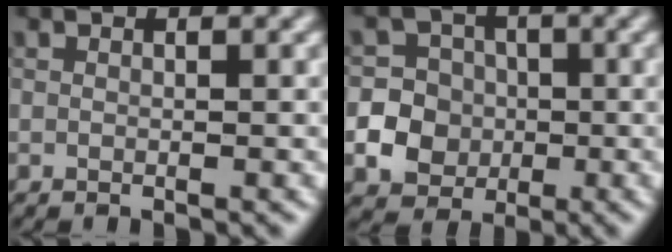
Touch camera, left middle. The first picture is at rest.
{"total": 9.7, "force": [-2.2, 9.2, 2.2], "torque": [-0.061, -0.007, -0.053]}